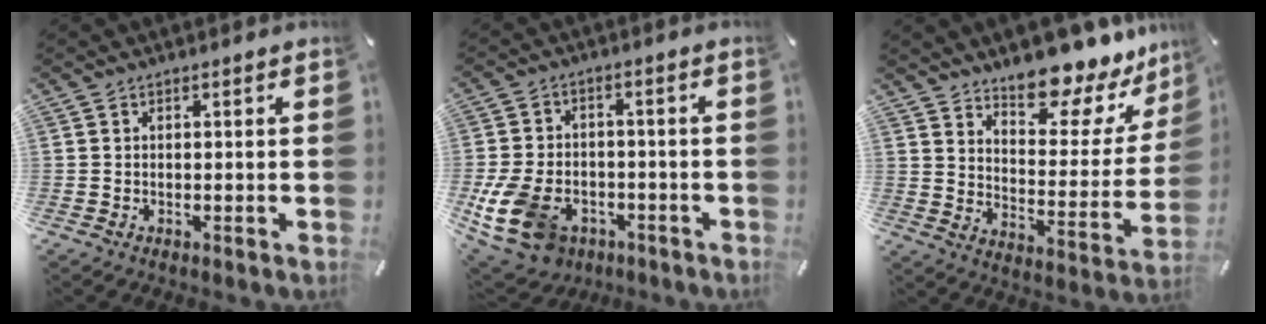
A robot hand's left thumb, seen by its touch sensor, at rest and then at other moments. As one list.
[{"total": 13.1, "force": [-5.9, 8.9, 7.6], "torque": [-0.171, 0.035, -0.104]}, {"total": 14.3, "force": [12.7, 4.9, 4.4], "torque": [-0.058, -0.119, 0.215]}]